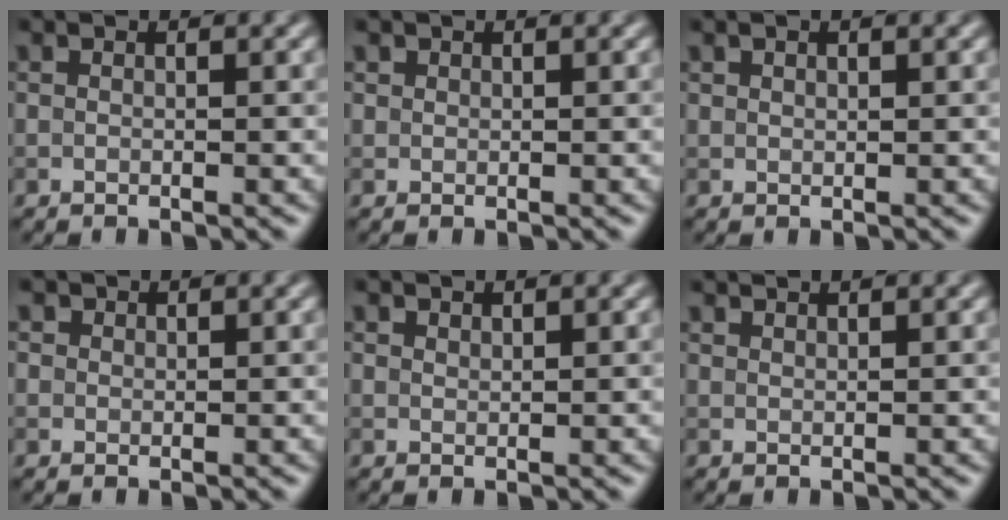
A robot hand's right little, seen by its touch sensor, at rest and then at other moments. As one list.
[{"total": 0.7, "force": [0.4, 0.5, 0.0], "torque": [0.004, -0.002, 0.010]}, {"total": 0.8, "force": [0.5, 0.3, 0.5], "torque": [-0.012, 0.002, 0.011]}, {"total": 1.1, "force": [0.6, 0.8, 0.2], "torque": [-0.002, -0.002, 0.005]}, {"total": 0.6, "force": [0.6, 0.2, 0.1], "torque": [0.000, -0.001, 0.013]}, {"total": 1.3, "force": [1.2, 0.1, 0.3], "torque": [0.000, -0.003, 0.016]}]